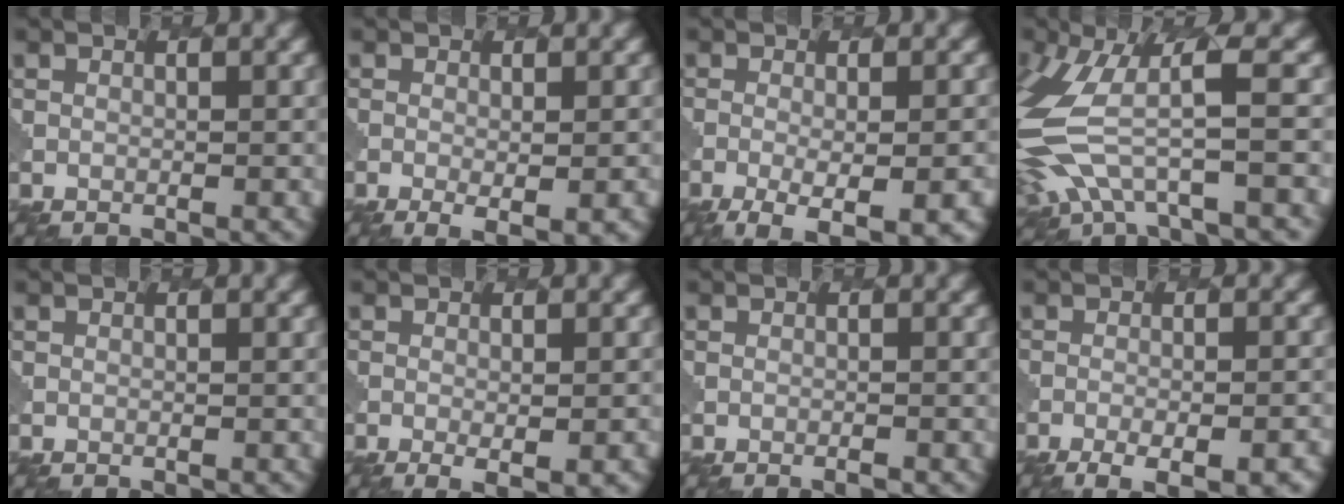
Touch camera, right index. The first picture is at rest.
{"total": 3.2, "force": [-0.9, 0.8, 3.0], "torque": [-0.048, -0.010, -0.010]}
{"total": 6.5, "force": [-2.9, 2.2, 5.4], "torque": [-0.086, -0.010, -0.037]}
{"total": 8.1, "force": [-0.8, 3.4, 7.3], "torque": [-0.181, 0.001, -0.023]}
{"total": 0.0}
{"total": 3.5, "force": [-1.2, 0.9, 3.2], "torque": [-0.045, -0.007, -0.010]}
{"total": 0.7, "force": [-0.5, 0.2, 0.5], "torque": [-0.002, 0.000, -0.008]}
{"total": 6.7, "force": [-3.9, 2.3, 5.0], "torque": [-0.066, -0.009, -0.045]}